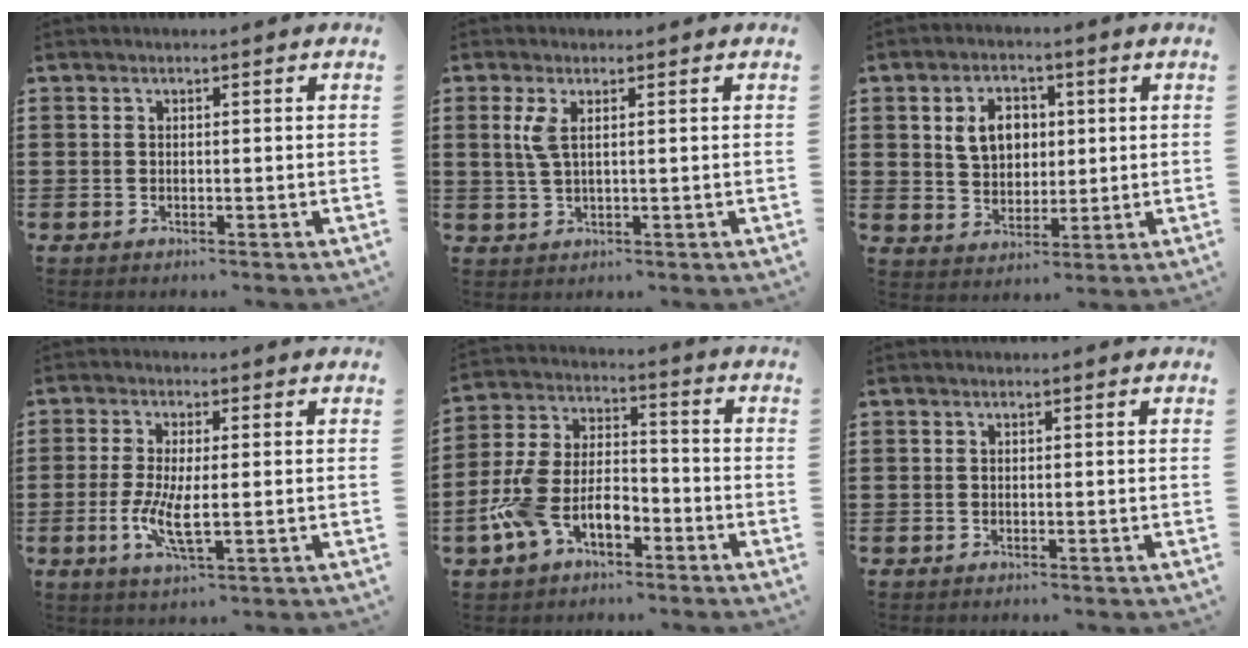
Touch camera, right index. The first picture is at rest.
{"total": 2.9, "force": [1.0, 0.9, 2.6], "torque": [-0.062, 0.002, 0.014]}
{"total": 6.3, "force": [1.6, 4.9, 3.6], "torque": [-0.081, 0.014, 0.025]}
{"total": 6.2, "force": [-0.9, 1.9, 5.8], "torque": [-0.122, -0.005, -0.020]}
{"total": 8.3, "force": [-3.9, 4.7, 5.6], "torque": [-0.141, 0.002, -0.079]}
{"total": 0.0}